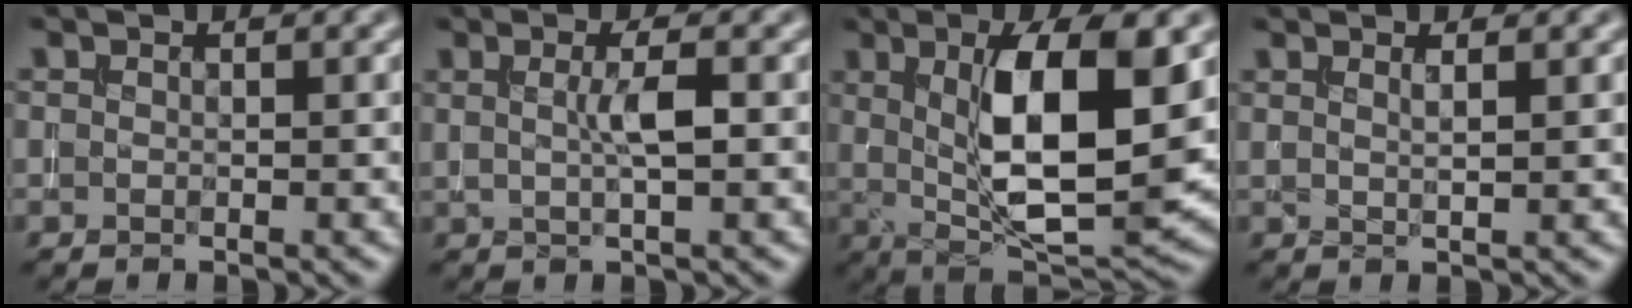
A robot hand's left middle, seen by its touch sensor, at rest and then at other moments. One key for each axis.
{"total": 2.4, "fx": 0.3, "fy": 0.4, "fz": 2.4, "tx": -0.040, "ty": 0.005, "tz": 0.004}
{"total": 10.7, "fx": 1.6, "fy": 3.7, "fz": 10.0, "tx": -0.160, "ty": -0.006, "tz": 0.033}
{"total": 1.8, "fx": 1.0, "fy": 0.6, "fz": 1.4, "tx": -0.008, "ty": 0.006, "tz": 0.003}